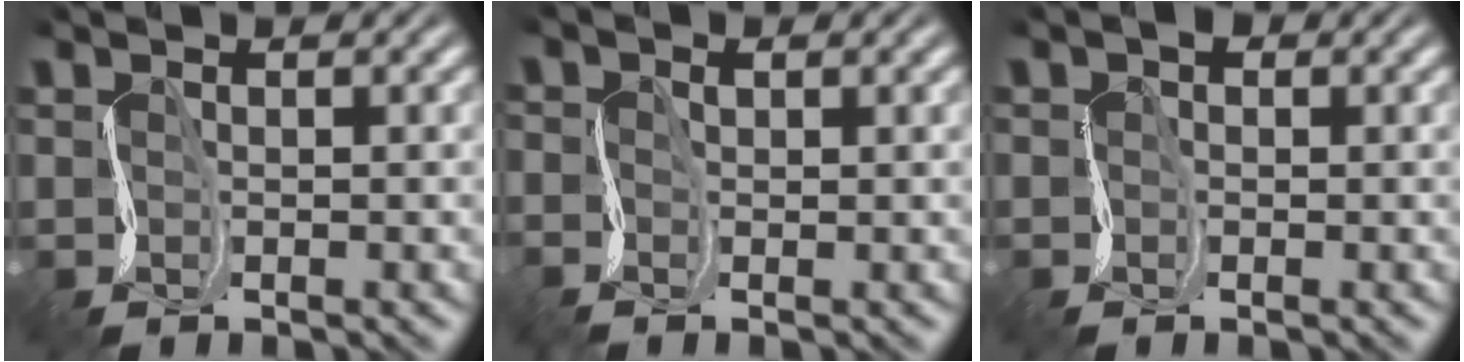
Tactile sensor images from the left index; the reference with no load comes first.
{"total": 0.9, "force": [-0.9, 0.0, 0.1], "torque": [-0.007, -0.002, -0.020]}
{"total": 0.7, "force": [-0.2, 0.7, 0.1], "torque": [0.004, 0.003, -0.007]}